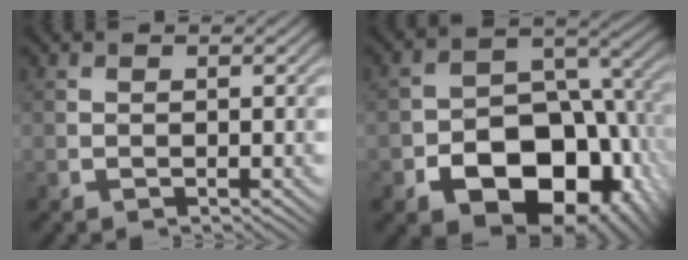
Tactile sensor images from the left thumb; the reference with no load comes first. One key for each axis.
{"total": 16.4, "fx": -6.5, "fy": 11.0, "fz": 10.3, "tx": -0.148, "ty": -0.036, "tz": -0.104}